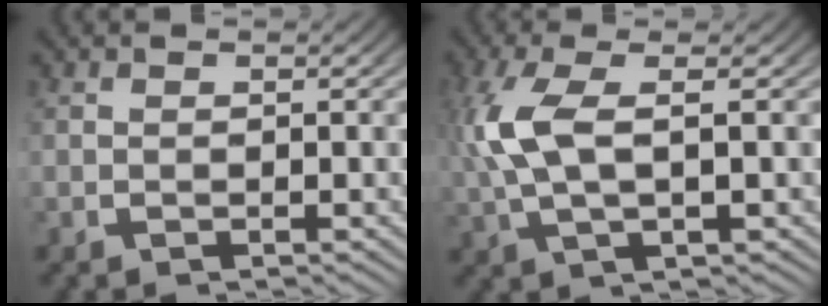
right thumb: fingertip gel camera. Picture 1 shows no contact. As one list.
[{"total": 6.4, "force": [0.8, 2.9, 5.6], "torque": [-0.143, -0.004, 0.026]}]